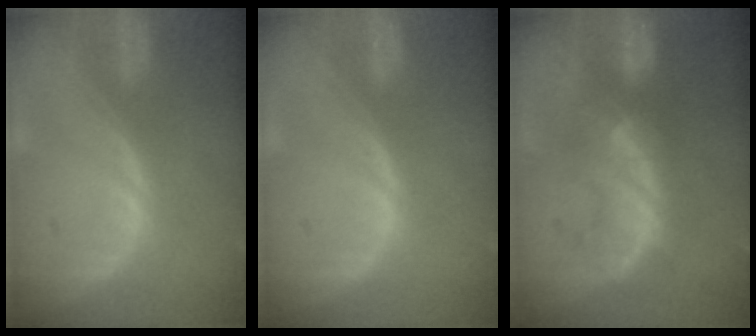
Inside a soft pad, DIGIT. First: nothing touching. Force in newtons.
{"total": 0.0}
{"total": 8.1, "press": 7.8, "slide": 2.4}